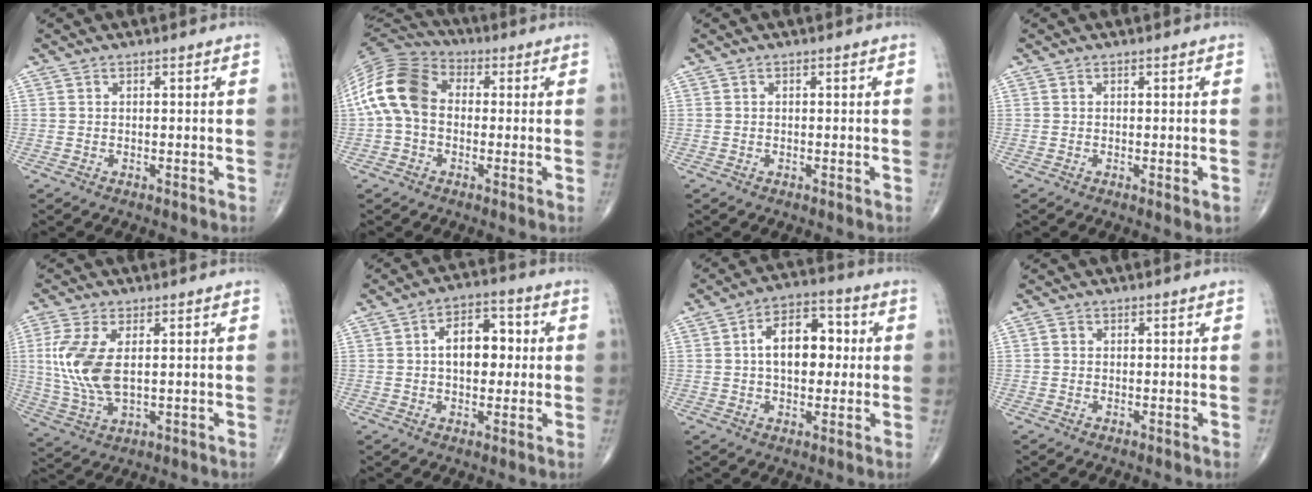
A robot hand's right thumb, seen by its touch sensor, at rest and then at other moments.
{"total": 13.7, "force": [0.2, 9.8, 9.5], "torque": [-0.190, 0.034, -0.010]}
{"total": 0.0}
{"total": 1.5, "force": [-0.4, 0.5, 1.4], "torque": [-0.019, -0.005, -0.004]}
{"total": 11.2, "force": [1.6, 5.6, 9.6], "torque": [-0.220, -0.006, 0.040]}
{"total": 9.7, "force": [0.9, 6.0, 7.5], "torque": [-0.084, 0.019, 0.009]}
{"total": 11.7, "force": [1.2, 7.2, 9.2], "torque": [-0.113, 0.023, 0.012]}
{"total": 0.7, "force": [0.1, 0.7, 0.2], "torque": [-0.001, 0.001, 0.000]}